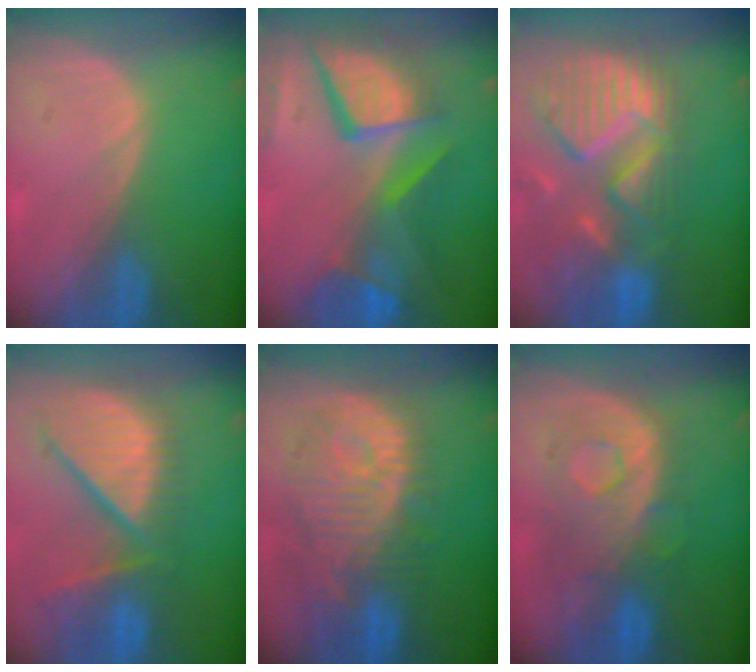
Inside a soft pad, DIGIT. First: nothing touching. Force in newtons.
{"total": 12.4, "press": 10.2, "slide": 7.1}
{"total": 13.5, "press": 11.4, "slide": 7.2}
{"total": 12.5, "press": 10.7, "slide": 6.5}
{"total": 12.2, "press": 11.0, "slide": 5.3}
{"total": 9.6, "press": 8.9, "slide": 3.6}